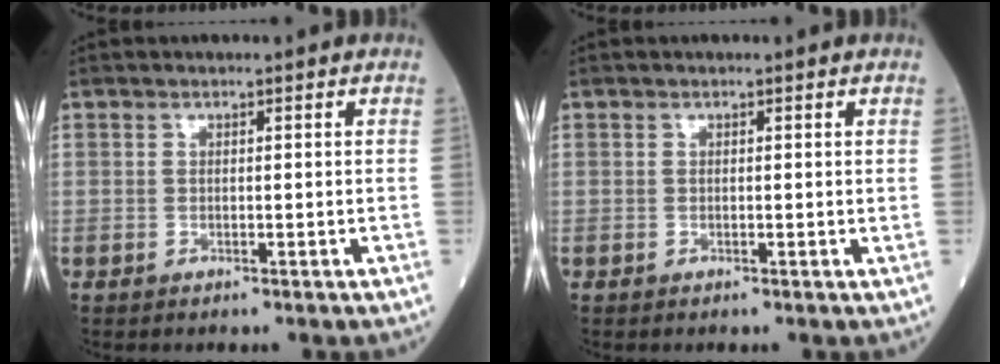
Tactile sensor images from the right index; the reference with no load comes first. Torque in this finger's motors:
{"motor_torque": [0.00, 0.00, 0.00, 0.00]}